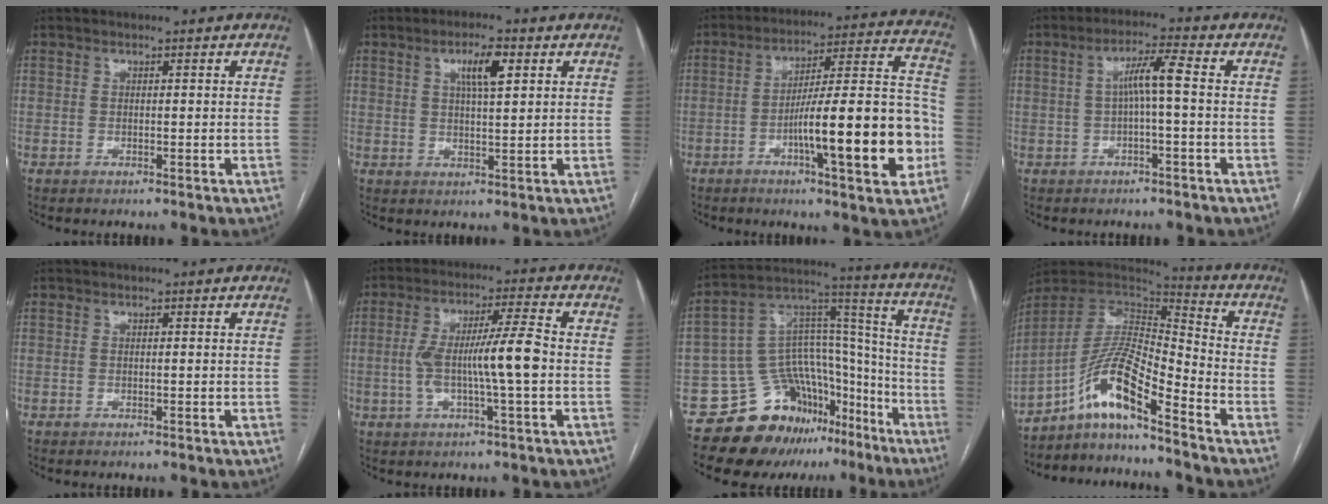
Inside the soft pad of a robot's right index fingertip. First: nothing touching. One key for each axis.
{"total": 5.2, "fx": 2.2, "fy": 0.9, "fz": 4.6, "tx": -0.083, "ty": 0.004, "tz": 0.038}
{"total": 19.3, "fx": -5.8, "fy": 2.0, "fz": 18.3, "tx": -0.250, "ty": 0.018, "tz": -0.082}
{"total": 4.8, "fx": 0.0, "fy": 0.0, "fz": 4.8, "tx": -0.085, "ty": 0.019, "tz": 0.002}
{"total": 0.0}
{"total": 9.8, "fx": -1.1, "fy": 0.3, "fz": 9.7, "tx": -0.181, "ty": 0.014, "tz": -0.024}
{"total": 18.2, "fx": -12.8, "fy": 10.7, "fz": 7.2, "tx": -0.094, "ty": 0.091, "tz": -0.200}
{"total": 12.3, "fx": -8.5, "fy": 1.3, "fz": 8.9, "tx": -0.171, "ty": 0.021, "tz": -0.155}